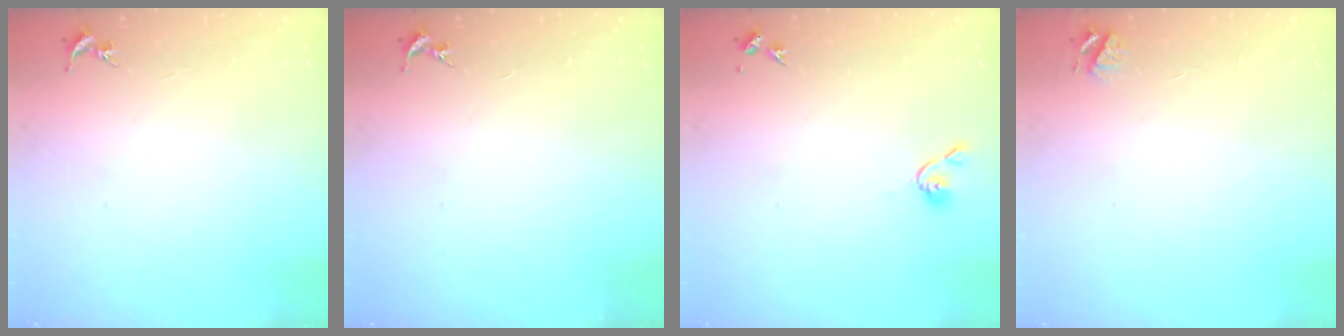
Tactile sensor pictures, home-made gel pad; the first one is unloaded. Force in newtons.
{"total": 0.0}
{"total": 3.7, "press": 3.6, "slide": 0.7}
{"total": 3.9, "press": 3.9, "slide": 0.4}